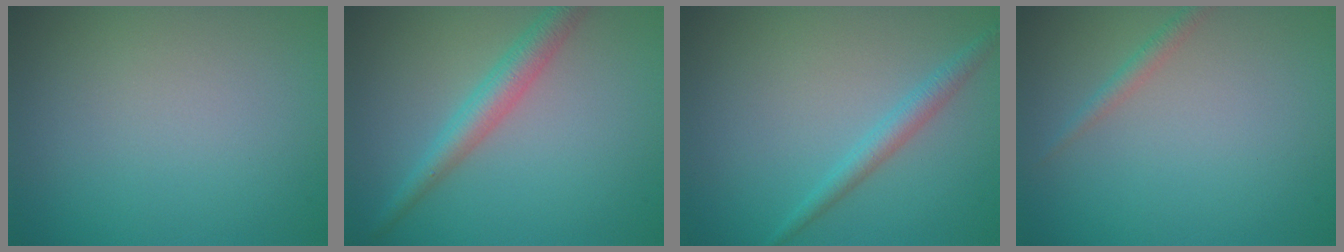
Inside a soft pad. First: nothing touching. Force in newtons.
{"total": 3.2, "press": 3.2, "slide": 0.1}
{"total": 1.9, "press": 1.9, "slide": 0.1}
{"total": 1.2, "press": 1.2, "slide": 0.1}